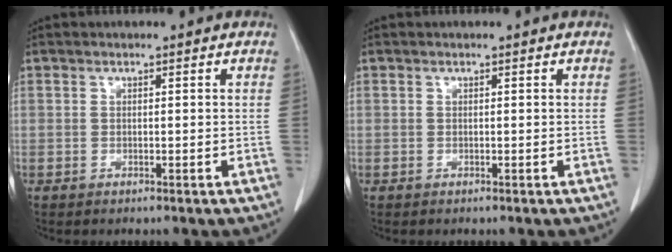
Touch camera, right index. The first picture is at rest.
{"total": 0.0}